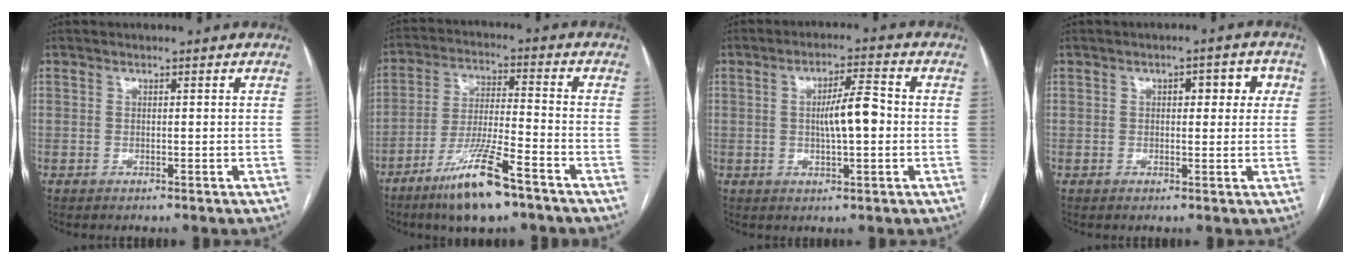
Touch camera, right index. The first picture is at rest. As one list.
[{"total": 12.2, "force": [-8.1, 1.4, 9.0], "torque": [-0.177, -0.024, -0.146]}, {"total": 6.5, "force": [-0.2, 1.1, 6.4], "torque": [-0.111, 0.009, -0.004]}, {"total": 4.4, "force": [1.3, 2.0, 3.7], "torque": [-0.042, 0.020, 0.013]}]